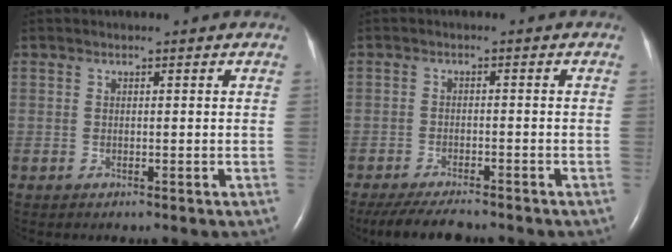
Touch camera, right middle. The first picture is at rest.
{"total": 8.0, "force": [-7.0, 1.4, 3.6], "torque": [-0.056, -0.018, -0.110]}